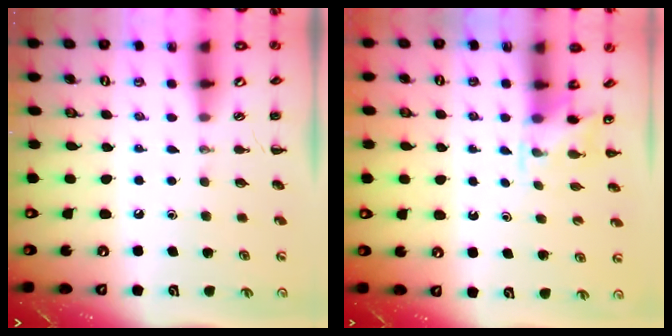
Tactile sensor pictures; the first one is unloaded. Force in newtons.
{"total": 3.2, "press": 3.1, "slide": 0.7}